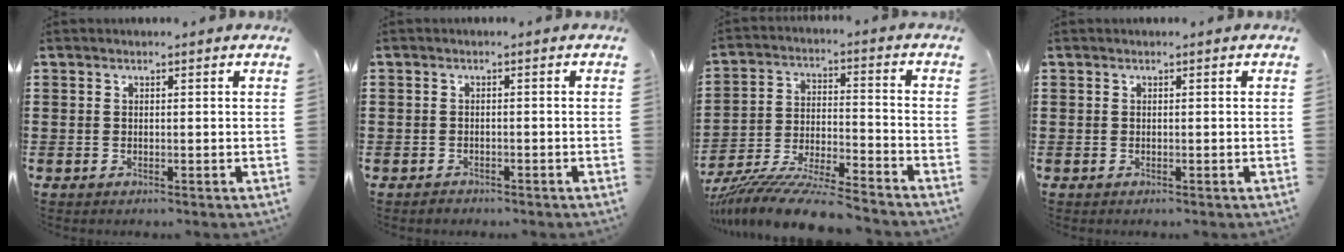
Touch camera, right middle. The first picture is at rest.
{"total": 1.1, "force": [-0.9, 0.6, -0.1], "torque": [0.001, 0.005, -0.022]}
{"total": 10.4, "force": [-9.8, 0.0, 3.4], "torque": [-0.066, 0.010, -0.195]}
{"total": 0.0}